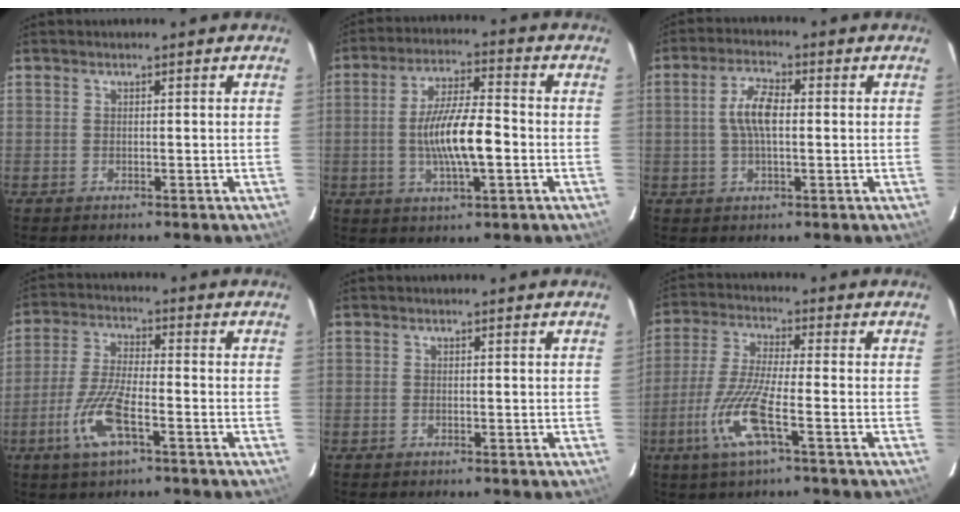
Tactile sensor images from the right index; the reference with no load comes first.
{"total": 11.4, "force": [-2.0, 2.6, 10.9], "torque": [-0.203, -0.002, -0.033]}
{"total": 6.3, "force": [0.4, 2.3, 5.8], "torque": [-0.112, 0.011, 0.007]}
{"total": 10.3, "force": [-4.7, 2.8, 8.7], "torque": [-0.186, -0.007, -0.092]}
{"total": 0.0}
{"total": 11.1, "force": [-4.7, 1.1, 10.0], "torque": [-0.218, -0.009, -0.092]}